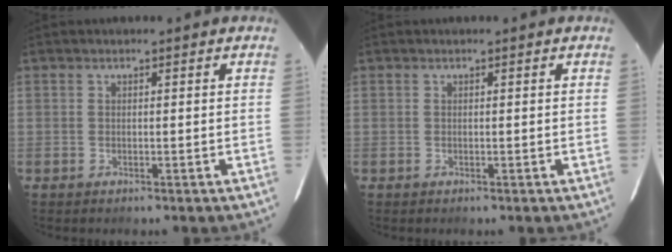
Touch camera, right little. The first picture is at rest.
{"total": 0.0}